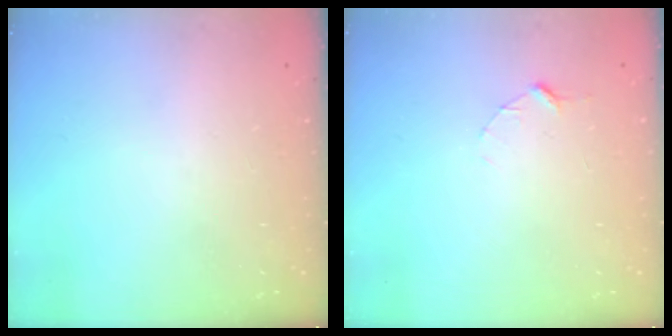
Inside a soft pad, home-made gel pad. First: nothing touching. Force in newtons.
{"total": 2.9, "press": 2.9, "slide": 0.3}